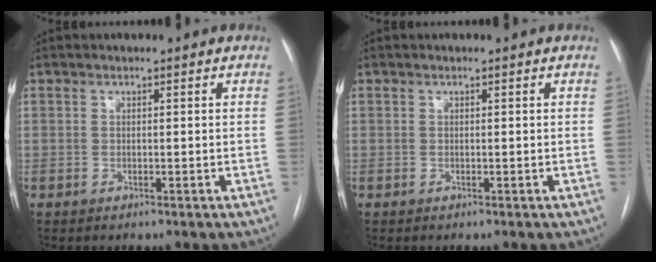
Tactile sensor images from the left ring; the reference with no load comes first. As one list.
[{"total": 0.0}]